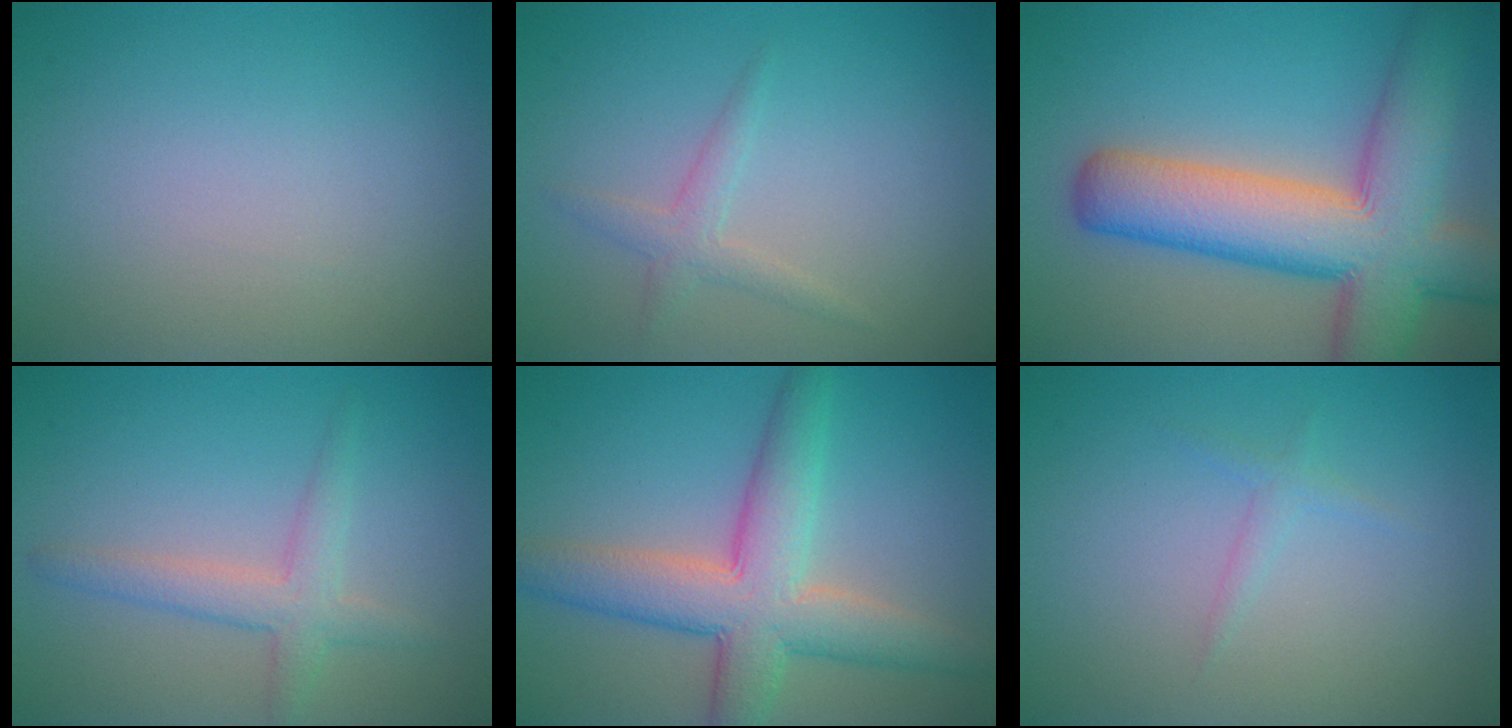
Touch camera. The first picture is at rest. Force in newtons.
{"total": 1.6, "press": 1.6, "slide": 0.0}
{"total": 11.9, "press": 11.9, "slide": 0.6}
{"total": 1.9, "press": 1.8, "slide": 0.3}
{"total": 7.2, "press": 7.2, "slide": 0.2}
{"total": 0.9, "press": 0.9, "slide": 0.1}